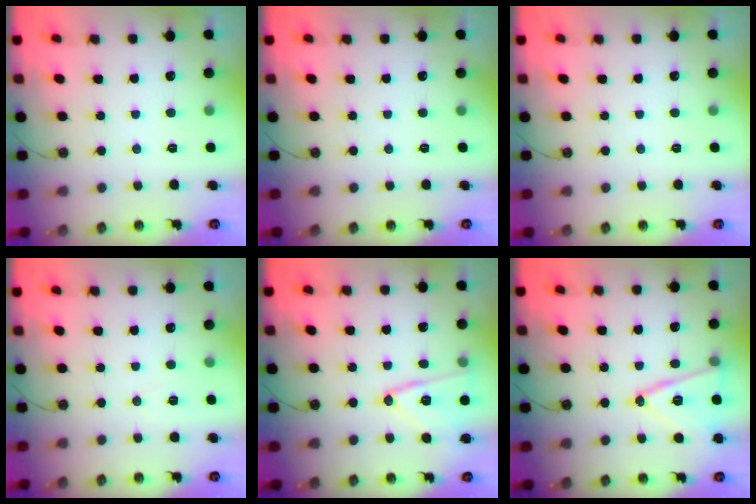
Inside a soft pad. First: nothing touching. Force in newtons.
{"total": 0.0}
{"total": 0.0}
{"total": 6.6, "press": 4.9, "slide": 4.4}
{"total": 13.3, "press": 13.3, "slide": 0.4}
{"total": 14.2, "press": 13.8, "slide": 3.5}